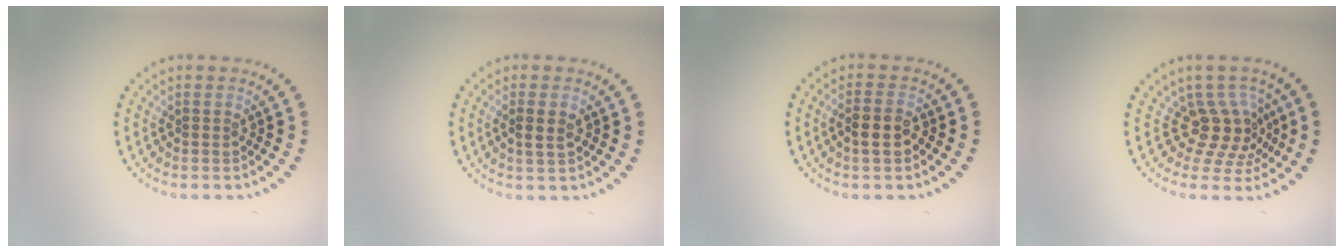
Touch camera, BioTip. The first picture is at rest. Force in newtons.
{"total": 1.3, "press": 1.3, "slide": 0.3}
{"total": 1.9, "press": 1.8, "slide": 0.5}
{"total": 3.7, "press": 2.7, "slide": 2.6}